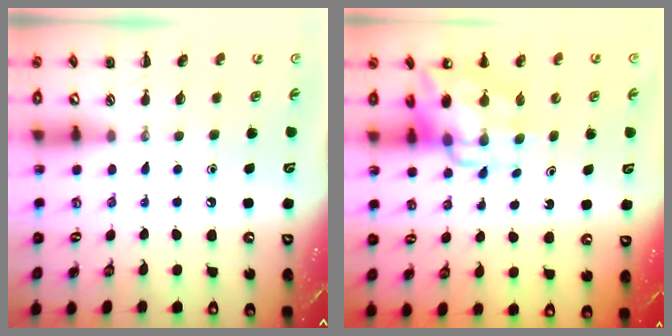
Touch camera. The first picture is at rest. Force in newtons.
{"total": 11.0, "press": 10.5, "slide": 3.4}